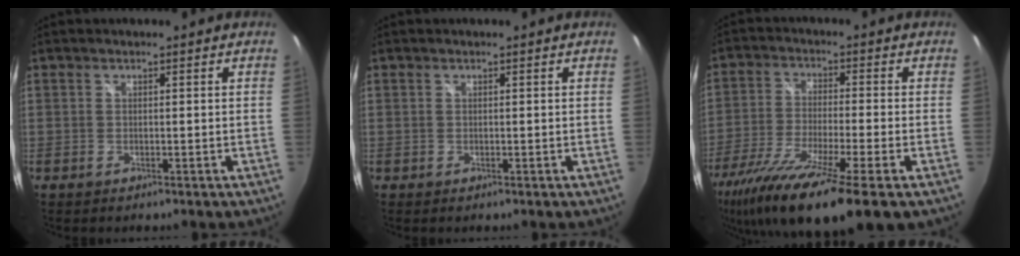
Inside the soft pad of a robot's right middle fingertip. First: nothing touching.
{"total": 0.0}
{"total": 18.4, "force": [-12.3, 1.7, 13.7], "torque": [-0.268, -0.068, -0.215]}